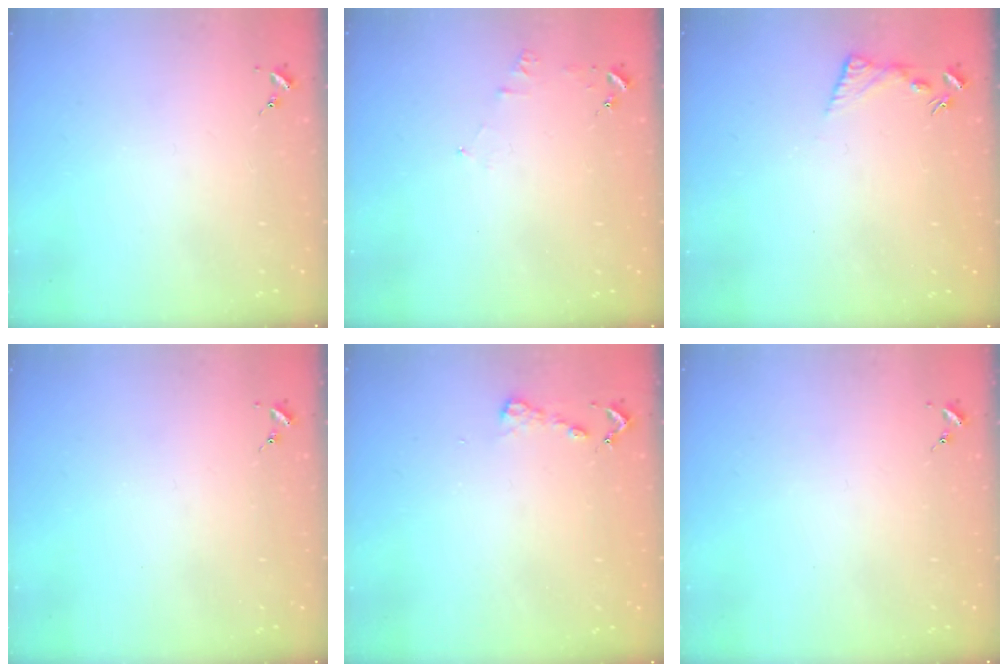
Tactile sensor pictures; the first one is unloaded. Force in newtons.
{"total": 5.2, "press": 5.1, "slide": 0.5}
{"total": 6.4, "press": 6.3, "slide": 0.7}
{"total": 0.0}
{"total": 4.0, "press": 4.0, "slide": 0.3}
{"total": 0.0}